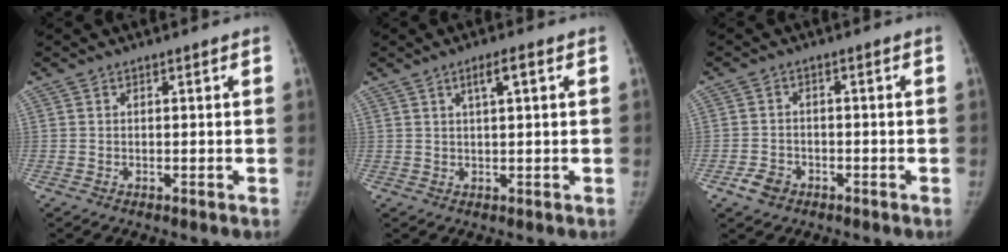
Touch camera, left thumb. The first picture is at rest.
{"total": 3.2, "force": [1.3, 0.6, 2.9], "torque": [-0.051, 0.002, 0.022]}
{"total": 3.6, "force": [-2.2, 2.6, 1.3], "torque": [-0.021, 0.016, -0.035]}